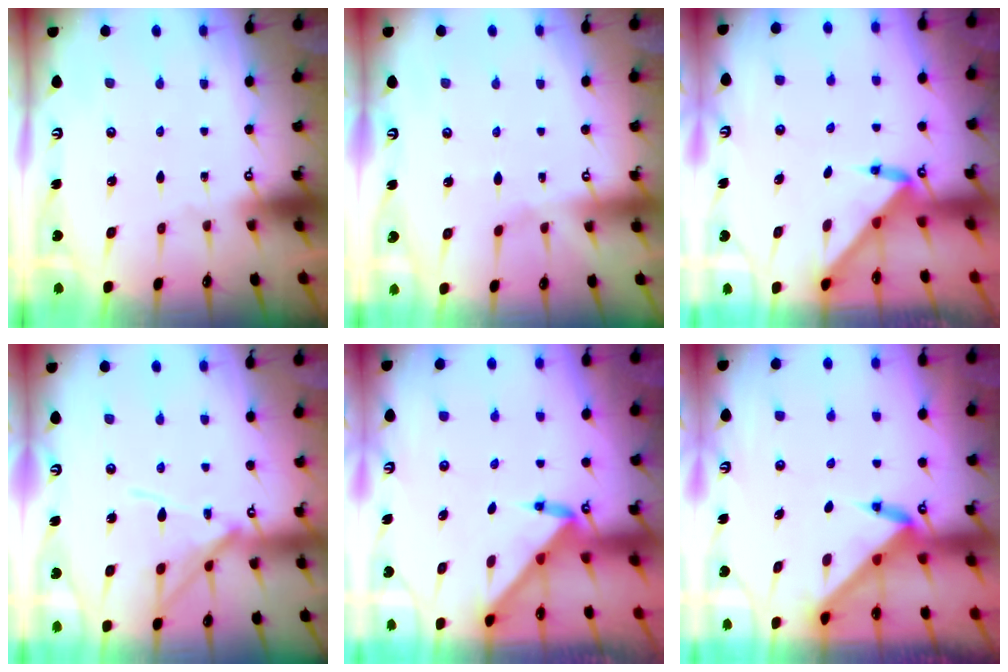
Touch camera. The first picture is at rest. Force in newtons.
{"total": 2.2, "press": 2.1, "slide": 0.4}
{"total": 3.3, "press": 3.3, "slide": 0.2}
{"total": 11.6, "press": 11.6, "slide": 0.8}
{"total": 3.2, "press": 3.2, "slide": 0.2}
{"total": 3.2, "press": 3.2, "slide": 0.1}